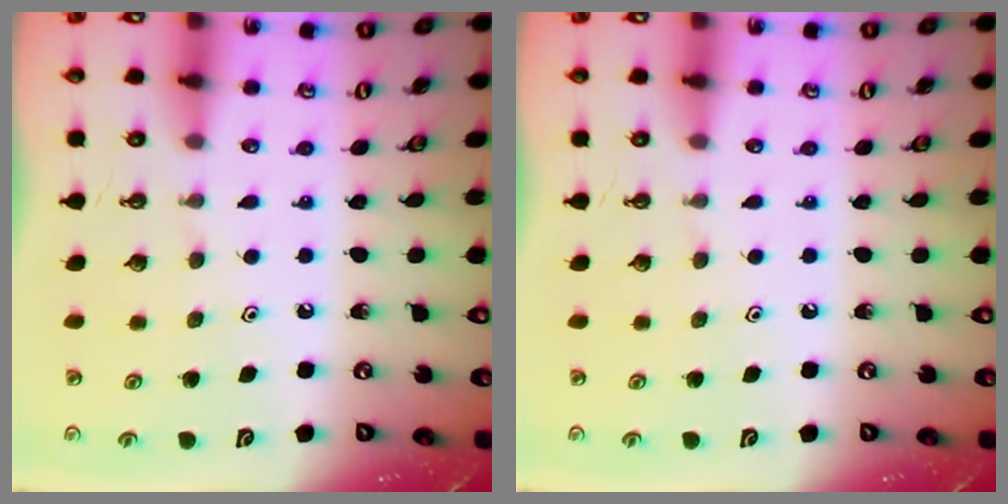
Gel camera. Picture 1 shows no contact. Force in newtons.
{"total": 0.0}